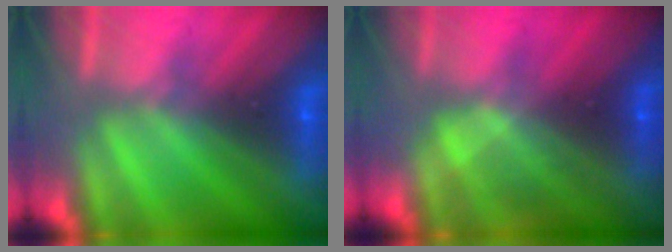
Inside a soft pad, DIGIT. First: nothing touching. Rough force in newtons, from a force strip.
{"total": 1.7}